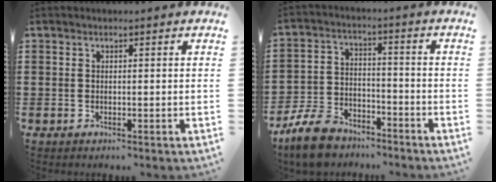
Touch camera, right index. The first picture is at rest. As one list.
[{"total": 8.7, "force": [-7.5, 3.0, 3.2], "torque": [-0.083, 0.024, -0.150]}]